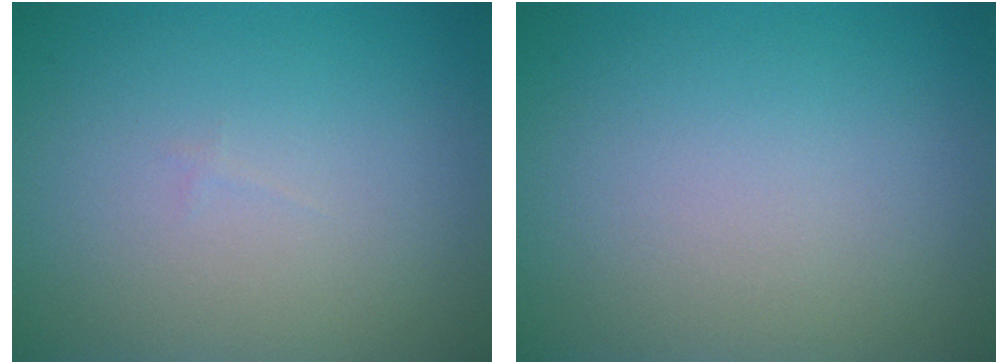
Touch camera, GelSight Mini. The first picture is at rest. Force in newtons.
{"total": 0.0}